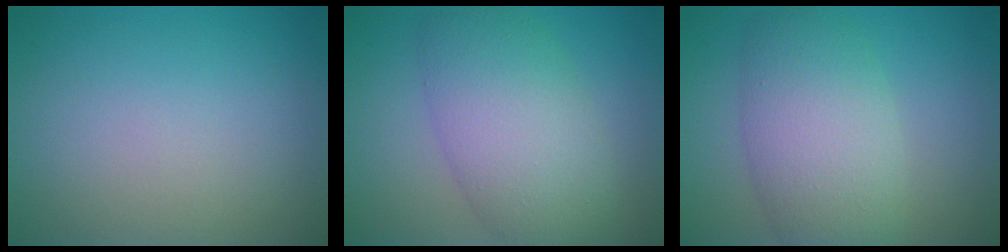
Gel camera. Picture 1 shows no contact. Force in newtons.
{"total": 7.5, "press": 7.5, "slide": 0.3}
{"total": 7.0, "press": 7.0, "slide": 0.1}